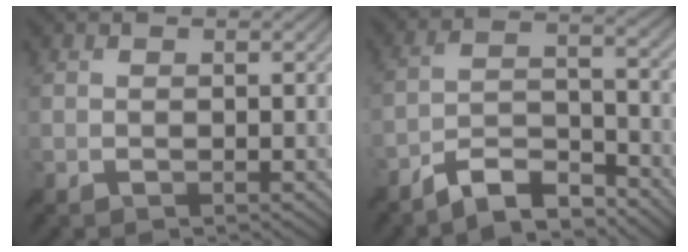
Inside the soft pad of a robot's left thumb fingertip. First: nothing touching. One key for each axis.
{"total": 7.5, "fx": -6.4, "fy": 1.7, "fz": 3.5, "tx": -0.062, "ty": 0.004, "tz": -0.126}